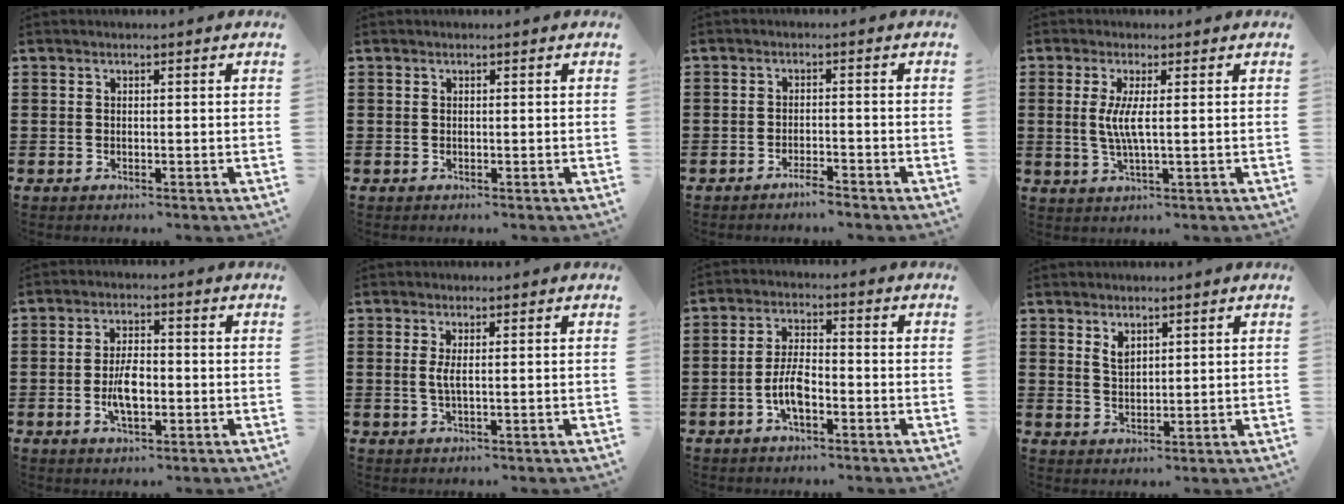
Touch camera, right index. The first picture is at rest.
{"total": 0.0}
{"total": 2.1, "force": [-1.9, 0.2, 0.9], "torque": [-0.018, 0.001, -0.036]}
{"total": 4.3, "force": [0.3, 0.3, 4.3], "torque": [-0.095, -0.011, -0.001]}
{"total": 5.4, "force": [-1.1, 2.5, 4.7], "torque": [-0.096, 0.001, -0.023]}
{"total": 2.0, "force": [0.1, 0.1, 2.0], "torque": [-0.047, -0.008, -0.001]}
{"total": 5.6, "force": [-2.2, 2.2, 4.6], "torque": [-0.106, 0.001, -0.048]}
{"total": 2.4, "force": [1.6, 1.3, 1.2], "torque": [-0.027, 0.003, 0.031]}